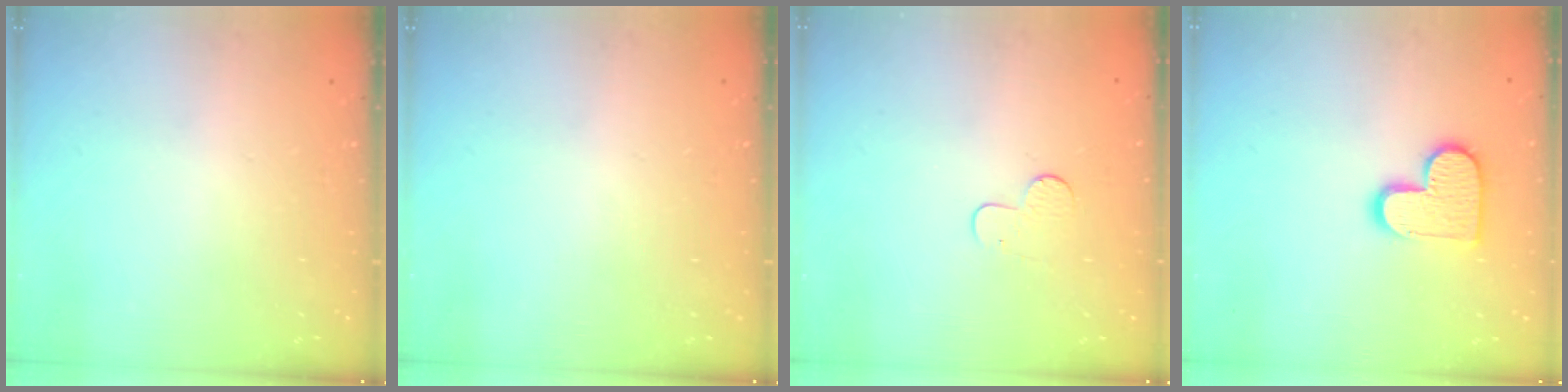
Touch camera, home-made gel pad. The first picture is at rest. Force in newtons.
{"total": 0.0}
{"total": 4.9, "press": 4.8, "slide": 0.5}
{"total": 12.0, "press": 12.0, "slide": 0.6}